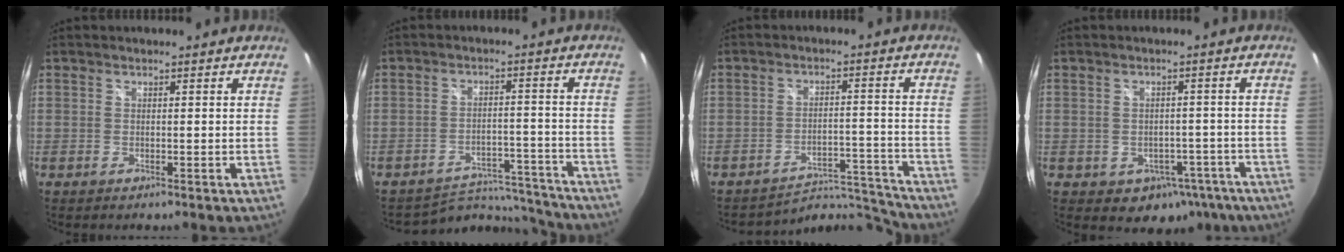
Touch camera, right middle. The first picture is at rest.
{"total": 12.6, "force": [-12.2, 2.8, 1.2], "torque": [-0.027, 0.024, -0.165]}
{"total": 9.5, "force": [-9.4, 0.9, -0.7], "torque": [0.005, 0.030, -0.135]}
{"total": 8.5, "force": [-4.7, 6.4, 3.1], "torque": [-0.062, 0.019, -0.032]}